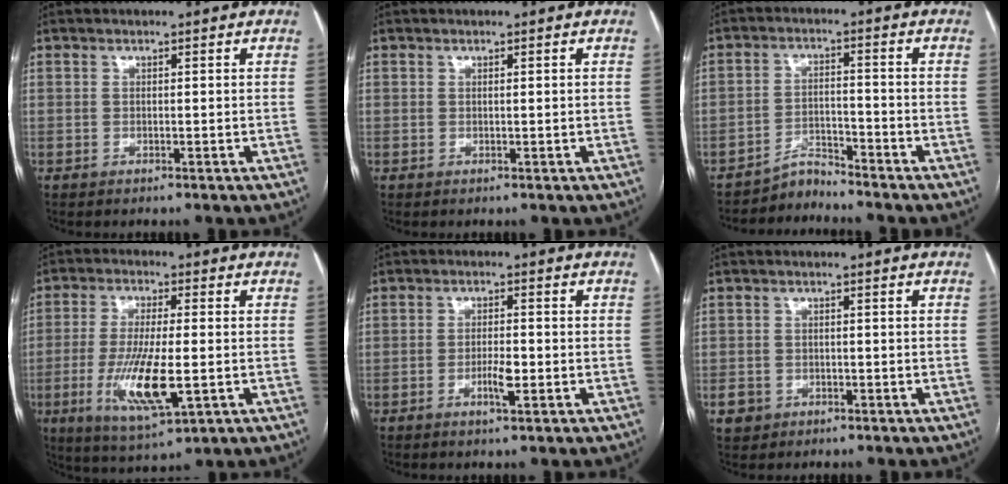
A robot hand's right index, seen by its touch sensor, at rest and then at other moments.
{"total": 0.0}
{"total": 3.6, "force": [-3.5, 0.2, -1.0], "torque": [0.025, 0.000, -0.060]}
{"total": 11.8, "force": [-2.7, 2.3, 11.2], "torque": [-0.226, -0.023, -0.043]}
{"total": 3.5, "force": [-1.3, 0.7, 3.2], "torque": [-0.060, 0.000, -0.021]}
{"total": 2.9, "force": [-1.3, 2.6, 0.3], "torque": [-0.003, 0.009, -0.017]}